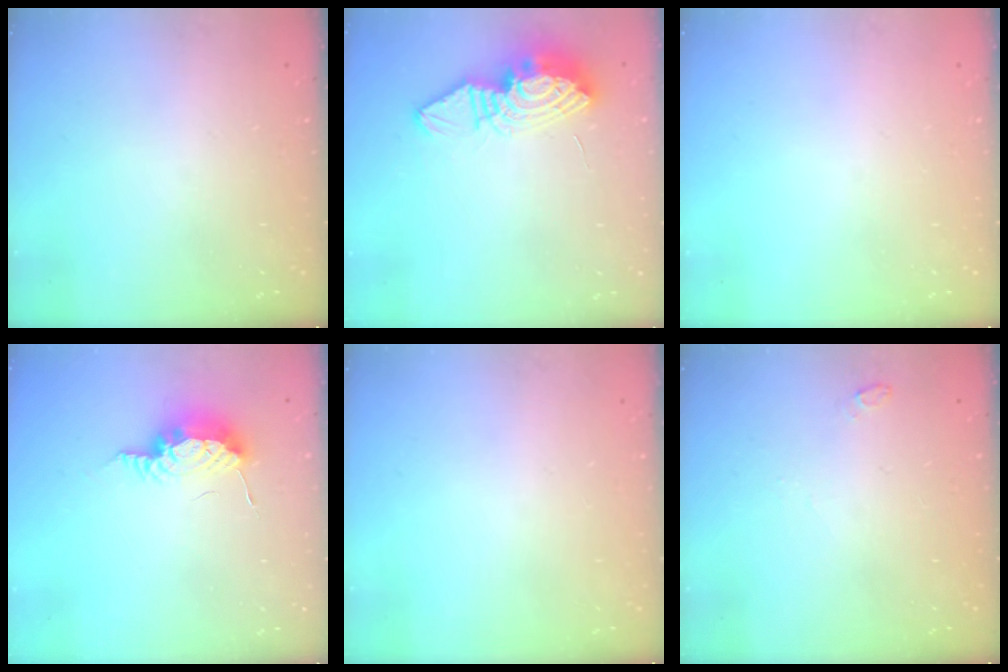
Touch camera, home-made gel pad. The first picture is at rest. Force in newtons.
{"total": 13.1, "press": 13.0, "slide": 1.3}
{"total": 0.0}
{"total": 10.5, "press": 9.2, "slide": 5.2}
{"total": 0.0}
{"total": 4.7, "press": 2.7, "slide": 3.9}